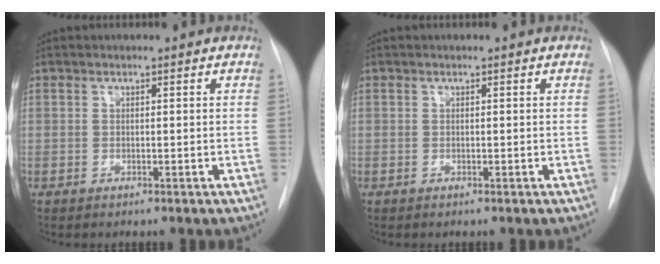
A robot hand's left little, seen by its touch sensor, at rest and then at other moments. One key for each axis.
{"total": 0.0}